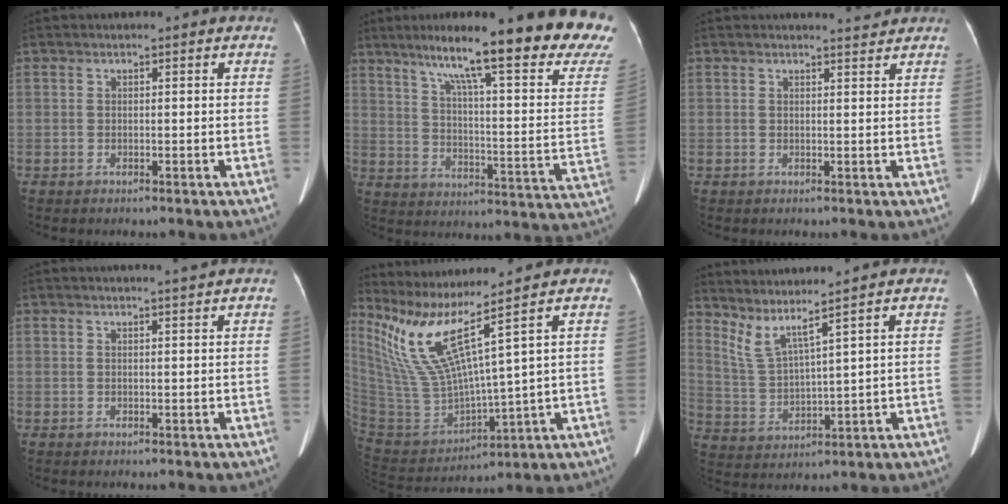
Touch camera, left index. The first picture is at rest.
{"total": 26.9, "force": [20.6, 1.1, 17.3], "torque": [-0.227, -0.041, 0.270]}
{"total": 2.0, "force": [2.0, -0.3, 0.0], "torque": [-0.005, -0.008, 0.028]}
{"total": 2.0, "force": [1.7, -0.7, 0.6], "torque": [-0.012, -0.005, 0.026]}
{"total": 13.2, "force": [9.0, -2.2, 9.4], "torque": [-0.203, -0.016, 0.191]}
{"total": 6.1, "force": [5.0, -1.8, 2.9], "torque": [-0.071, -0.014, 0.111]}